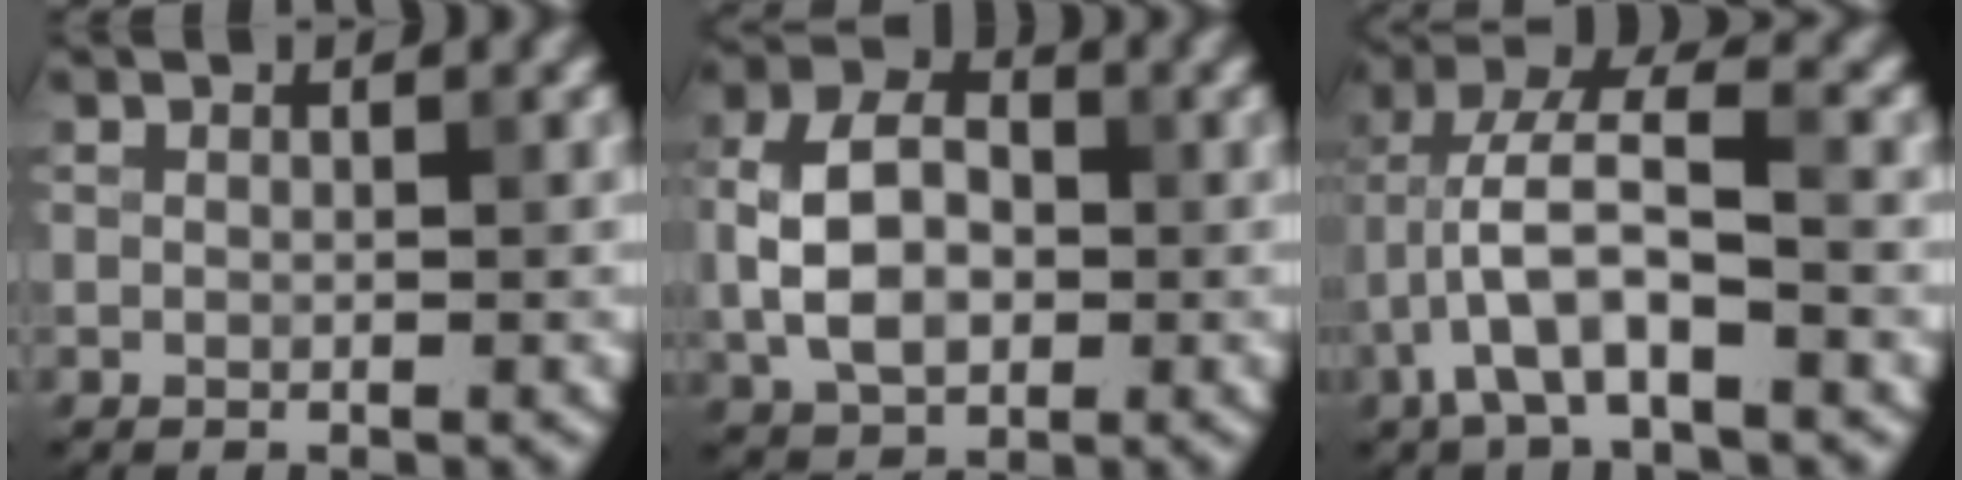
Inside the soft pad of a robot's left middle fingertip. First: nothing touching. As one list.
[{"total": 6.4, "force": [-0.4, 4.5, 4.6], "torque": [-0.085, 0.010, -0.014]}, {"total": 7.2, "force": [-2.3, 2.6, 6.4], "torque": [-0.129, 0.025, -0.047]}]